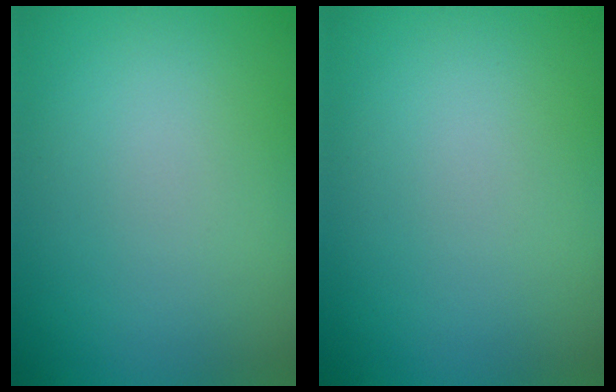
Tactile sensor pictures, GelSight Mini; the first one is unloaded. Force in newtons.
{"total": 0.0}